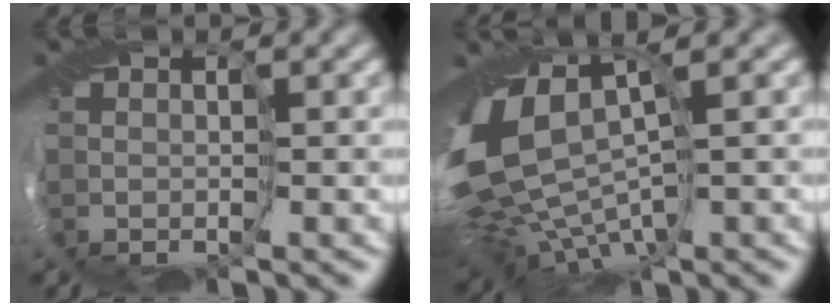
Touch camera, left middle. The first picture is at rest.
{"total": 13.0, "force": [-0.5, 7.7, 10.5], "torque": [-0.194, -0.014, 0.023]}